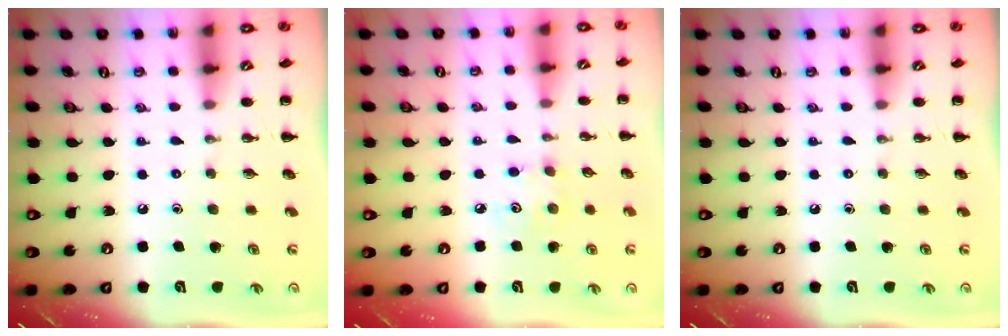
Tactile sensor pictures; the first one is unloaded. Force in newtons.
{"total": 3.8, "press": 3.8, "slide": 0.7}
{"total": 0.0}